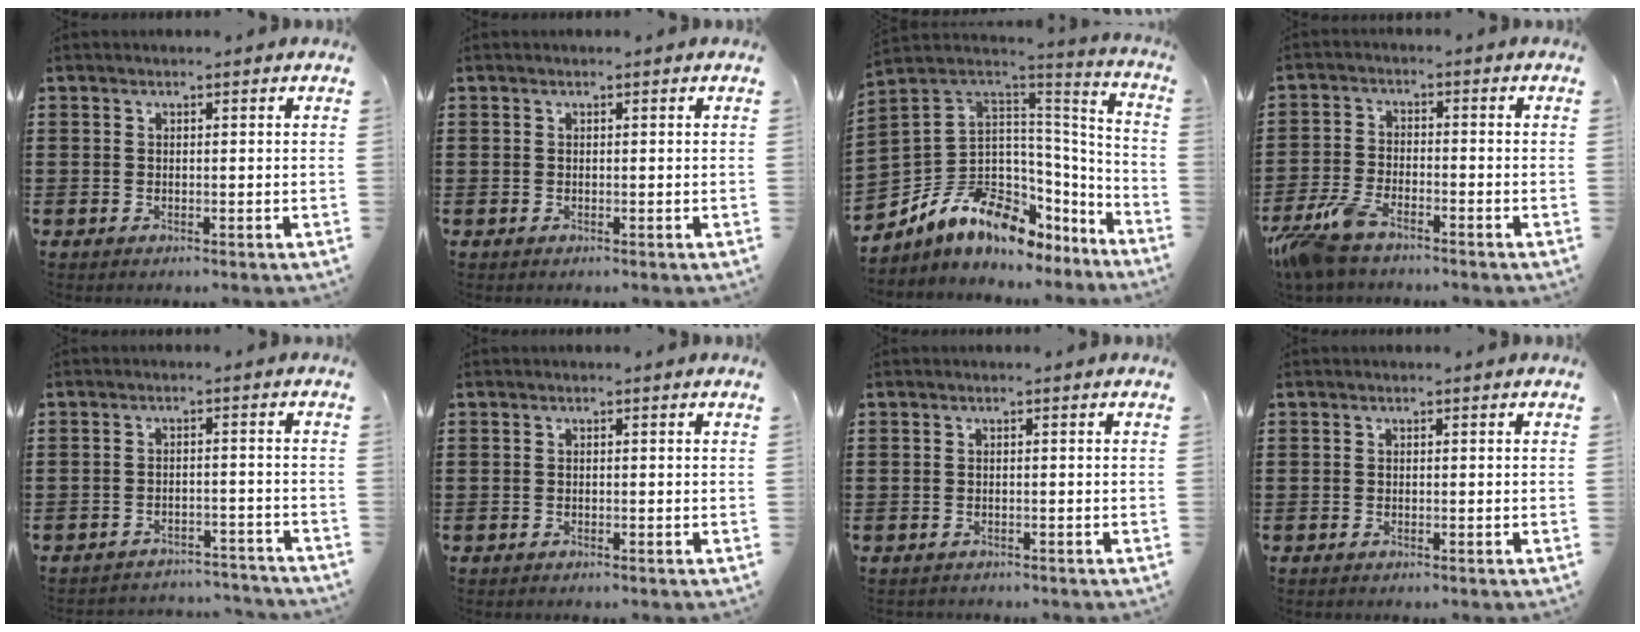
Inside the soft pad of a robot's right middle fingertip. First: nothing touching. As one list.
[{"total": 0.0}, {"total": 11.0, "force": [-6.1, 7.6, 5.1], "torque": [-0.134, -0.001, -0.113]}, {"total": 6.6, "force": [-5.3, 1.7, 3.6], "torque": [-0.105, -0.010, -0.109]}, {"total": 3.0, "force": [-3.0, 0.2, 0.2], "torque": [-0.008, 0.003, -0.065]}, {"total": 0.0}, {"total": 0.6, "force": [-0.5, 0.1, -0.1], "torque": [0.002, 0.003, -0.013]}, {"total": 0.0}]